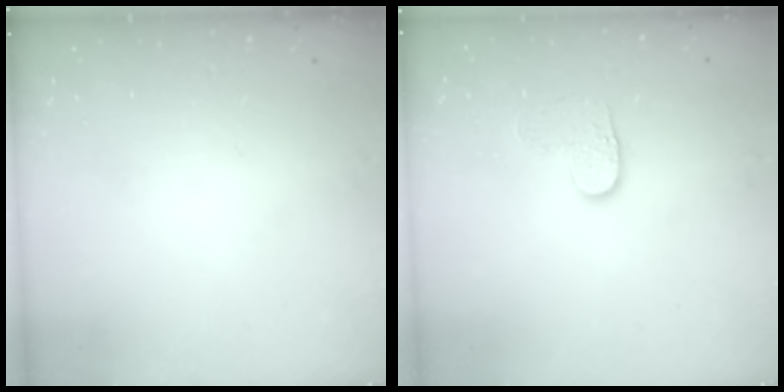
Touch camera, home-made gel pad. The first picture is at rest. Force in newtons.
{"total": 4.0, "press": 4.0, "slide": 0.4}